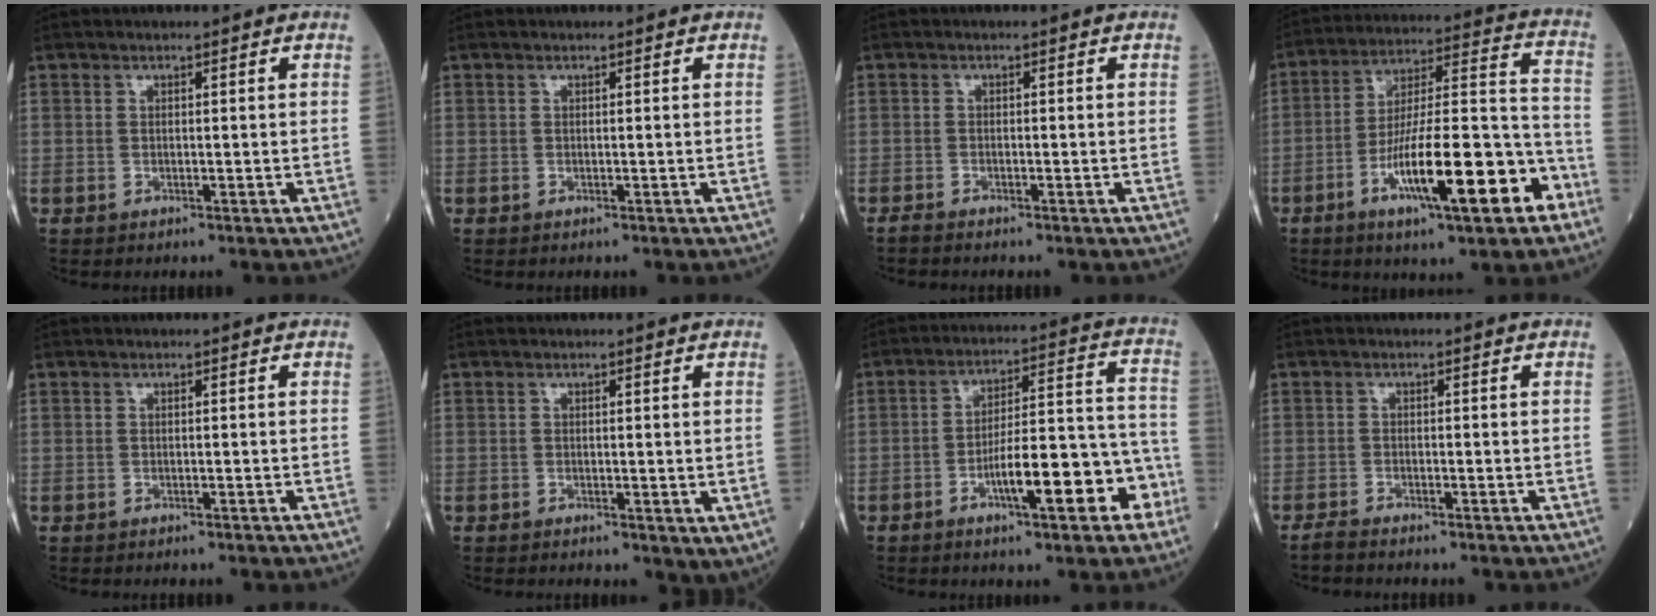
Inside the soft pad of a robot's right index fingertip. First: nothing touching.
{"total": 0.0}
{"total": 1.8, "force": [-1.6, 0.1, 0.8], "torque": [-0.022, -0.006, -0.026]}
{"total": 18.9, "force": [-8.6, 3.0, 16.5], "torque": [-0.272, 0.004, -0.132]}
{"total": 0.7, "force": [-0.6, 0.2, 0.3], "torque": [-0.011, -0.002, -0.009]}
{"total": 3.1, "force": [-0.1, 1.7, 2.6], "torque": [-0.043, -0.010, 0.001]}
{"total": 12.8, "force": [-5.8, 2.8, 11.0], "torque": [-0.167, 0.031, -0.084]}
{"total": 2.0, "force": [-1.8, 0.0, 0.7], "torque": [-0.022, -0.007, -0.034]}